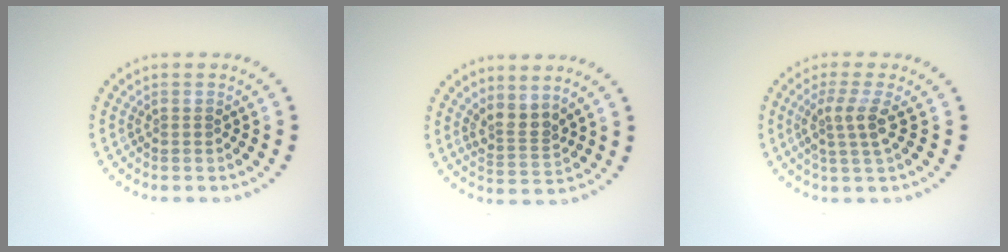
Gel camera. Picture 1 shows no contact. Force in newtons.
{"total": 2.6, "press": 1.9, "slide": 1.7}
{"total": 2.7, "press": 2.0, "slide": 1.9}